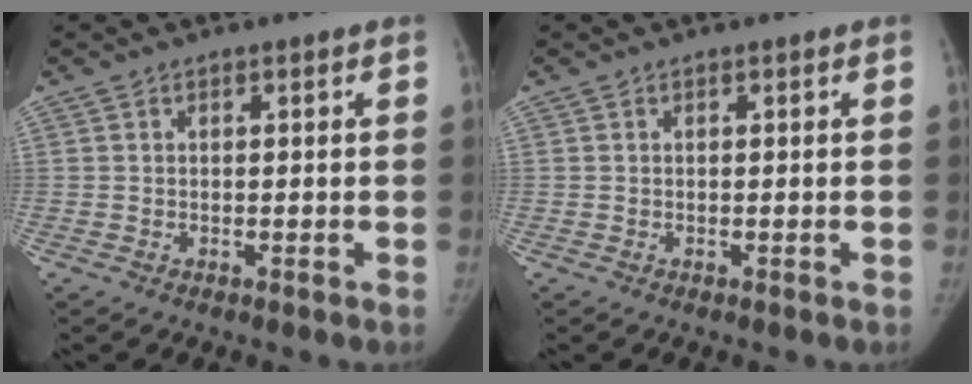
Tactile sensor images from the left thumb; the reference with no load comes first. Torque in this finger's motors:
{"motor_torque": [0.07, -0.02, 0.26, -0.26, 0.02]}